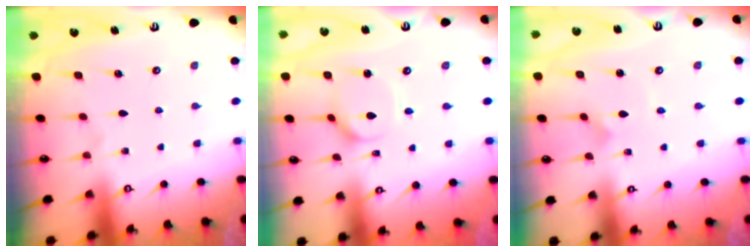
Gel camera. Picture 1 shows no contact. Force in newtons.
{"total": 6.0, "press": 6.0, "slide": 0.5}
{"total": 2.1, "press": 2.1, "slide": 0.1}